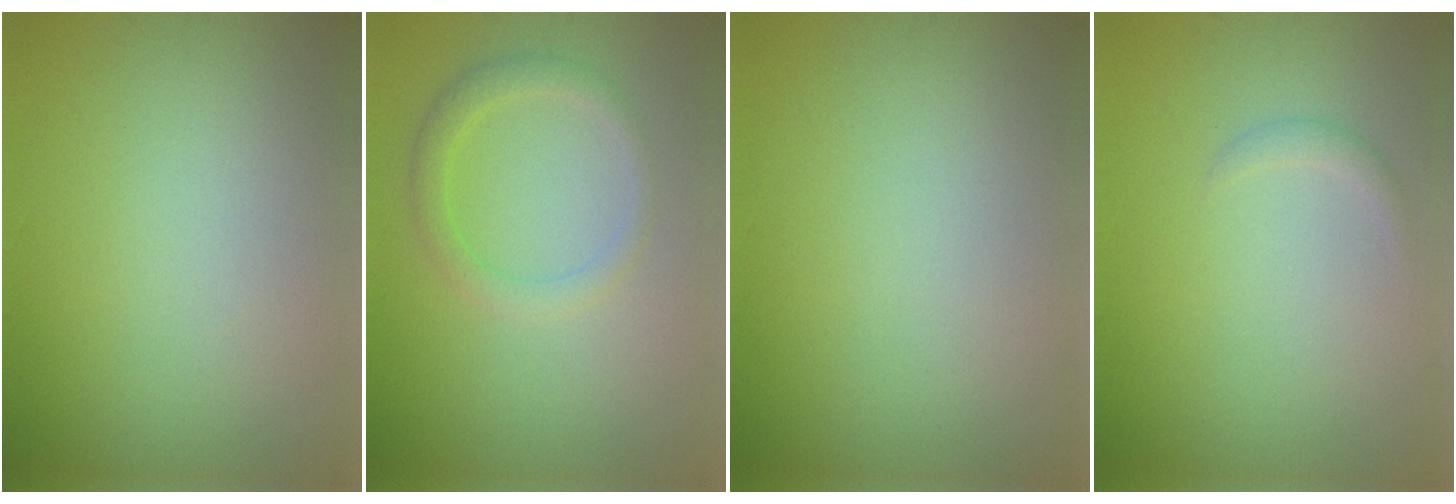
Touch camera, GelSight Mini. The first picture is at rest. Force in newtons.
{"total": 2.3, "press": 2.3, "slide": 0.2}
{"total": 0.0}
{"total": 0.9, "press": 0.9, "slide": 0.1}